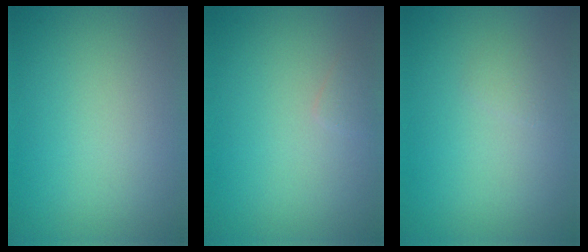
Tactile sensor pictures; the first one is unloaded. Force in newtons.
{"total": 0.7, "press": 0.7, "slide": 0.0}
{"total": 0.6, "press": 0.6, "slide": 0.1}